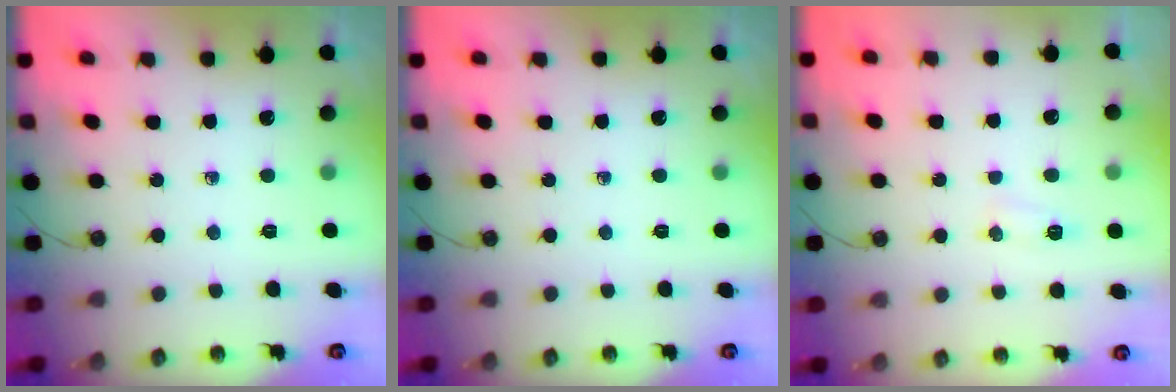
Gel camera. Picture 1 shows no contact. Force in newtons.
{"total": 0.0}
{"total": 16.9, "press": 5.4, "slide": 16.0}